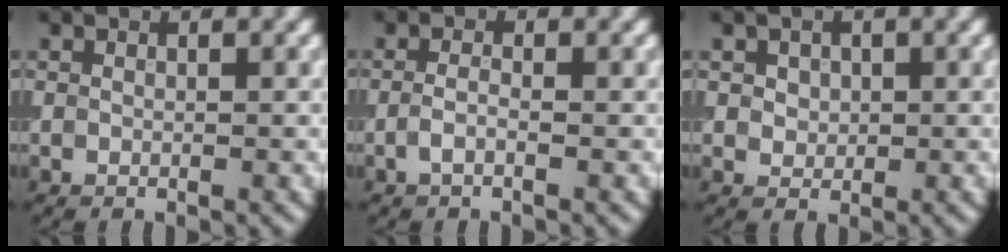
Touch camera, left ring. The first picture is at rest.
{"total": 1.3, "force": [-0.6, 0.4, 1.0], "torque": [-0.027, -0.003, -0.018]}
{"total": 1.7, "force": [0.5, 1.4, 0.8], "torque": [-0.017, 0.003, 0.013]}